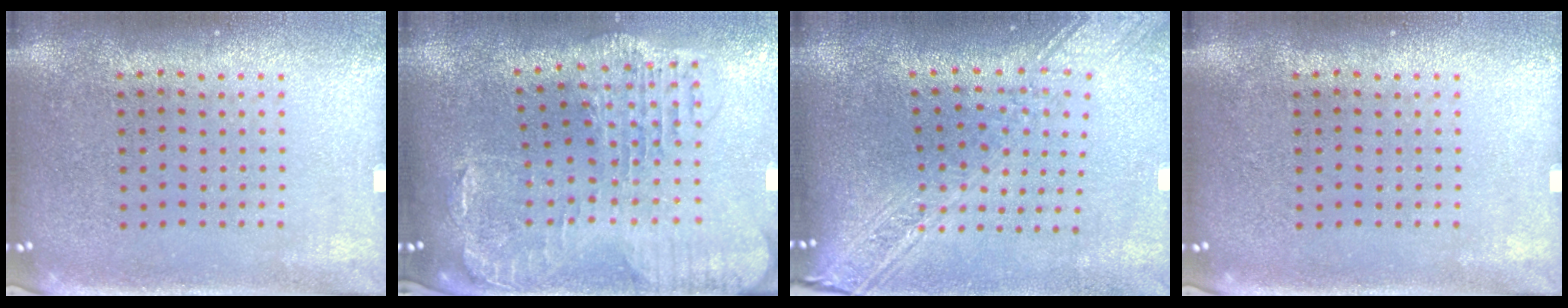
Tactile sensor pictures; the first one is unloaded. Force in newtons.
{"total": 1.9, "press": 1.8, "slide": 0.7}
{"total": 2.7, "press": 2.1, "slide": 1.7}
{"total": 0.0}